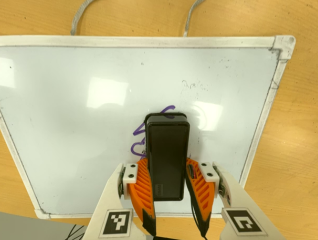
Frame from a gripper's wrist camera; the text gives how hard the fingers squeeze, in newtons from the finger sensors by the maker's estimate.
{"total": 13.7, "left": 14.8, "right": 12.7}